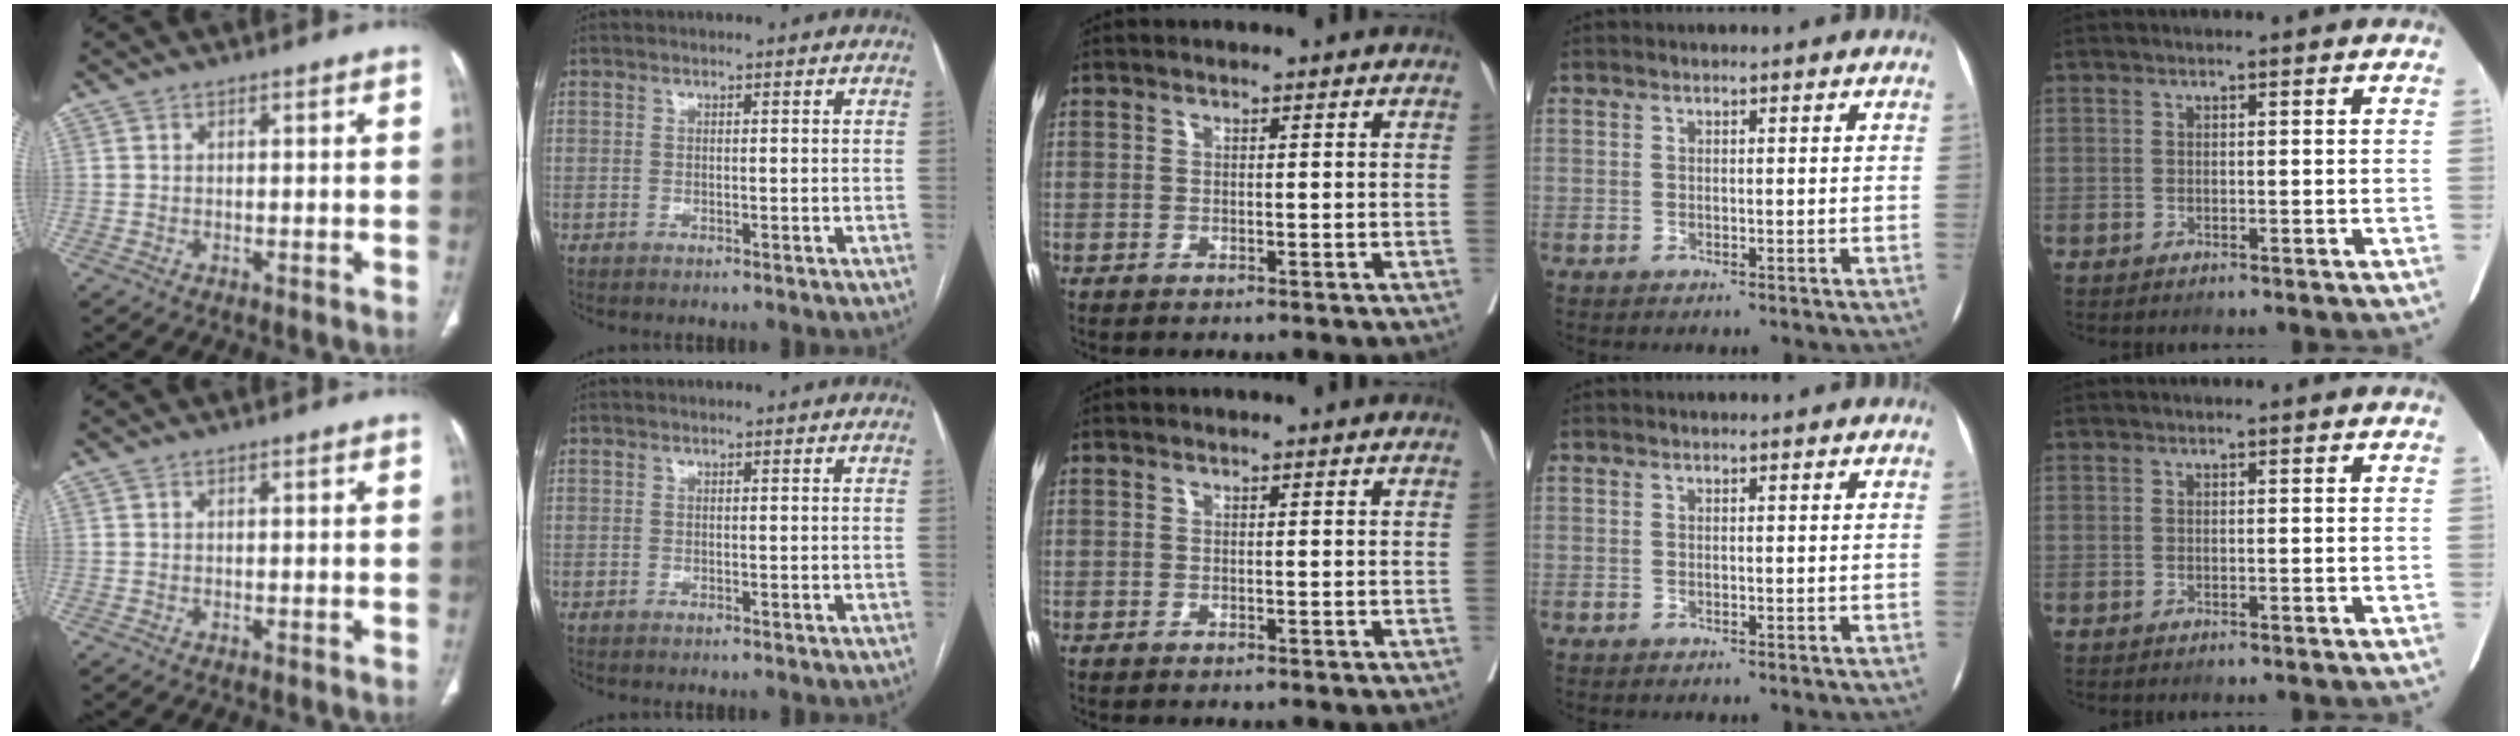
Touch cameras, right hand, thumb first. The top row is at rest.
{}